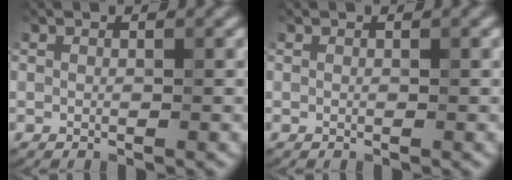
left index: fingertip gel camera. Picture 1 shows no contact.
{"total": 0.0}